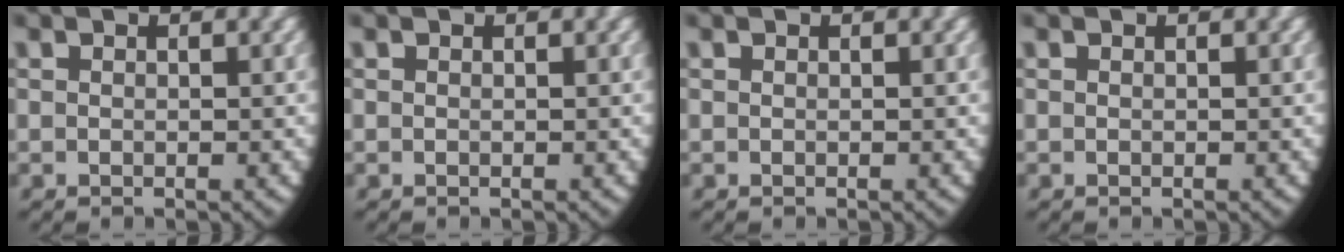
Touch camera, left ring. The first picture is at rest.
{"total": 0.0}
{"total": 0.0}
{"total": 0.0}